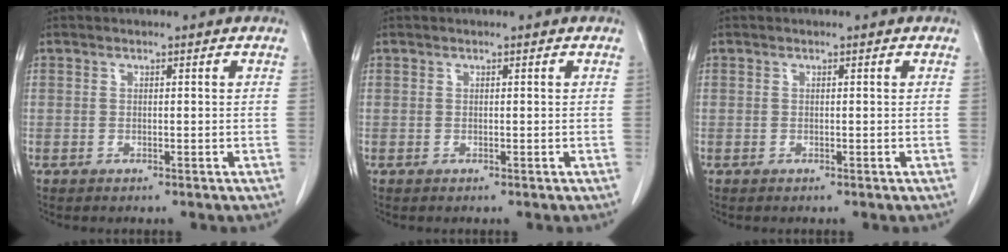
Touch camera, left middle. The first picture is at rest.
{"total": 0.0}
{"total": 0.0}